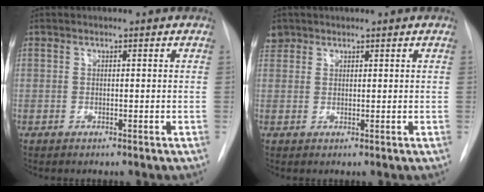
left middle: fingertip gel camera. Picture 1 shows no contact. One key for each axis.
{"total": 2.4, "fx": 1.7, "fy": 1.7, "fz": 0.1, "tx": 0.002, "ty": 0.013, "tz": 0.031}